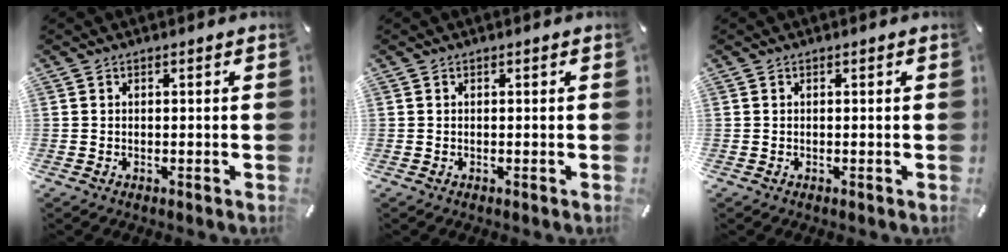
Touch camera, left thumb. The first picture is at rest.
{"total": 0.0}
{"total": 0.0}